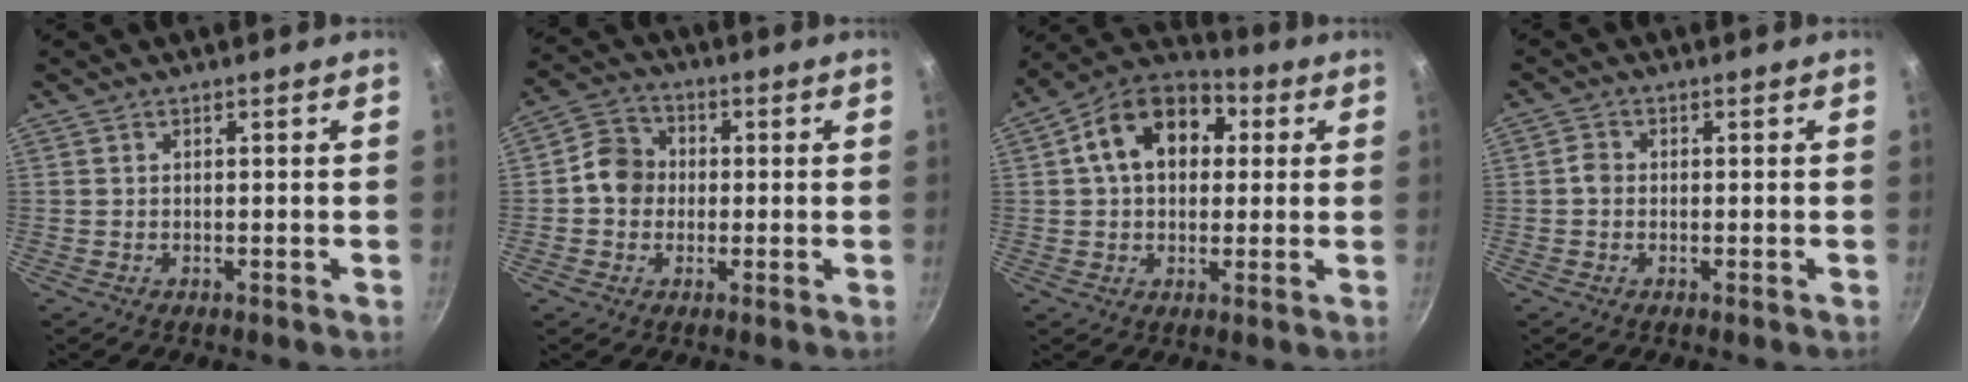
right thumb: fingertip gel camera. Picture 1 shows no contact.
{"total": 7.3, "force": [-0.3, 6.5, 3.3], "torque": [-0.027, 0.017, -0.023]}
{"total": 15.3, "force": [3.4, 10.8, 10.2], "torque": [-0.136, 0.026, 0.035]}
{"total": 1.9, "force": [-0.3, 1.6, 1.0], "torque": [-0.016, 0.011, -0.009]}